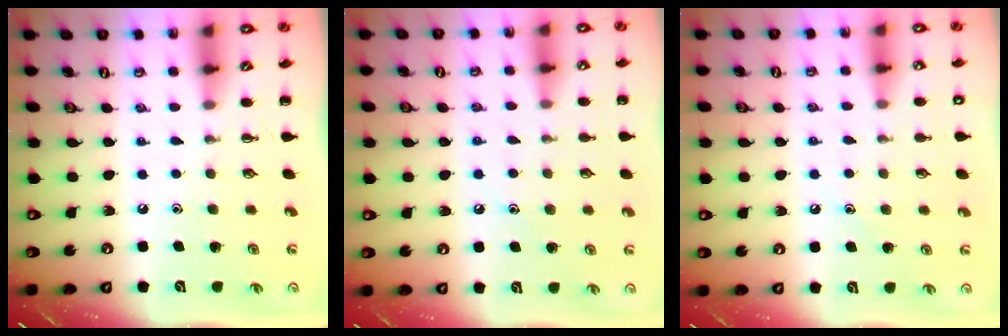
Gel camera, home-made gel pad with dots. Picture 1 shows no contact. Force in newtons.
{"total": 6.7, "press": 6.4, "slide": 1.8}
{"total": 7.8, "press": 7.6, "slide": 1.9}